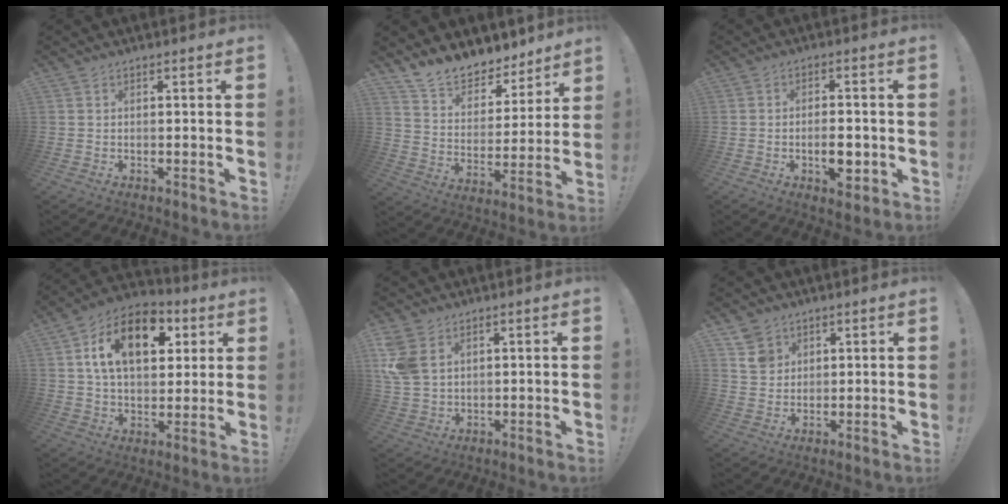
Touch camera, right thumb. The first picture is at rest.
{"total": 12.7, "force": [11.3, 5.0, 2.8], "torque": [-0.062, -0.093, 0.209]}
{"total": 6.5, "force": [-1.9, 3.0, 5.5], "torque": [-0.075, 0.004, -0.029]}
{"total": 17.9, "force": [6.6, 11.0, 12.5], "torque": [-0.186, -0.014, 0.115]}
{"total": 9.0, "force": [3.4, 6.4, 5.4], "torque": [-0.116, -0.003, 0.072]}
{"total": 6.3, "force": [3.8, 4.8, 1.4], "torque": [-0.021, -0.018, 0.076]}